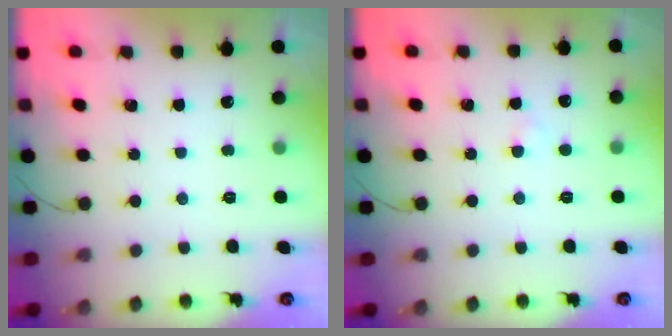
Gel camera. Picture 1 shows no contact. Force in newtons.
{"total": 1.2, "press": 1.0, "slide": 0.6}